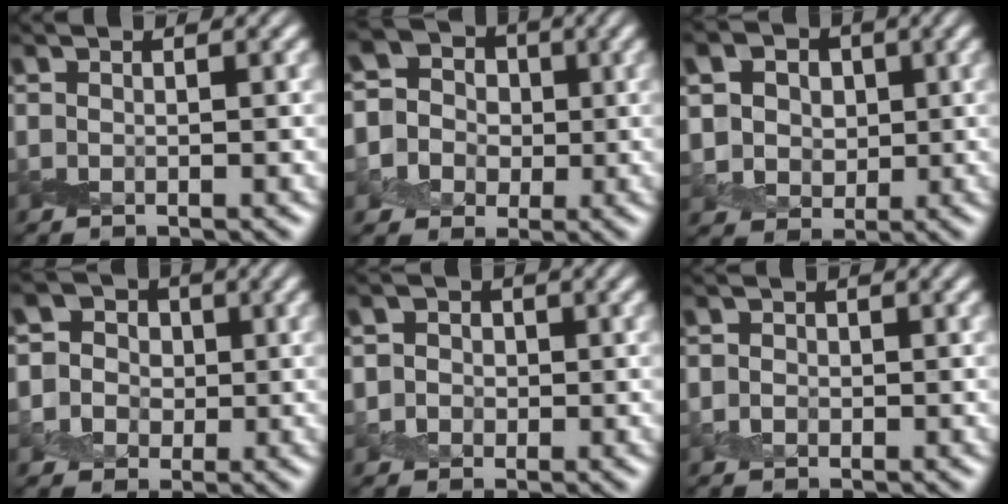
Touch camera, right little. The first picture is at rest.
{"total": 7.0, "force": [-0.9, 6.7, 2.0], "torque": [-0.042, 0.027, -0.047]}
{"total": 8.3, "force": [2.7, 6.8, 3.8], "torque": [-0.079, 0.021, 0.029]}
{"total": 6.0, "force": [0.5, 5.7, 1.8], "torque": [-0.022, 0.029, -0.017]}
{"total": 2.9, "force": [0.2, 2.8, 0.9], "torque": [0.005, 0.007, -0.008]}
{"total": 1.2, "force": [-0.1, 1.1, 0.4], "torque": [-0.002, -0.001, -0.005]}